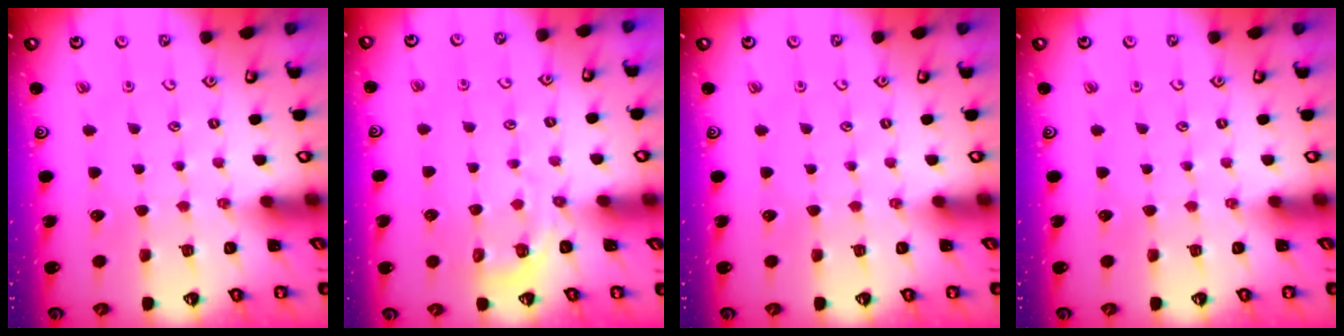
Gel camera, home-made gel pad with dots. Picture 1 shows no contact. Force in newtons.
{"total": 2.9, "press": 2.2, "slide": 1.8}
{"total": 0.0}
{"total": 0.0}